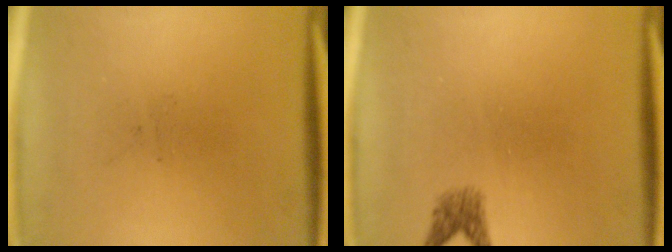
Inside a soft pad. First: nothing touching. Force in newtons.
{"total": 1.8}